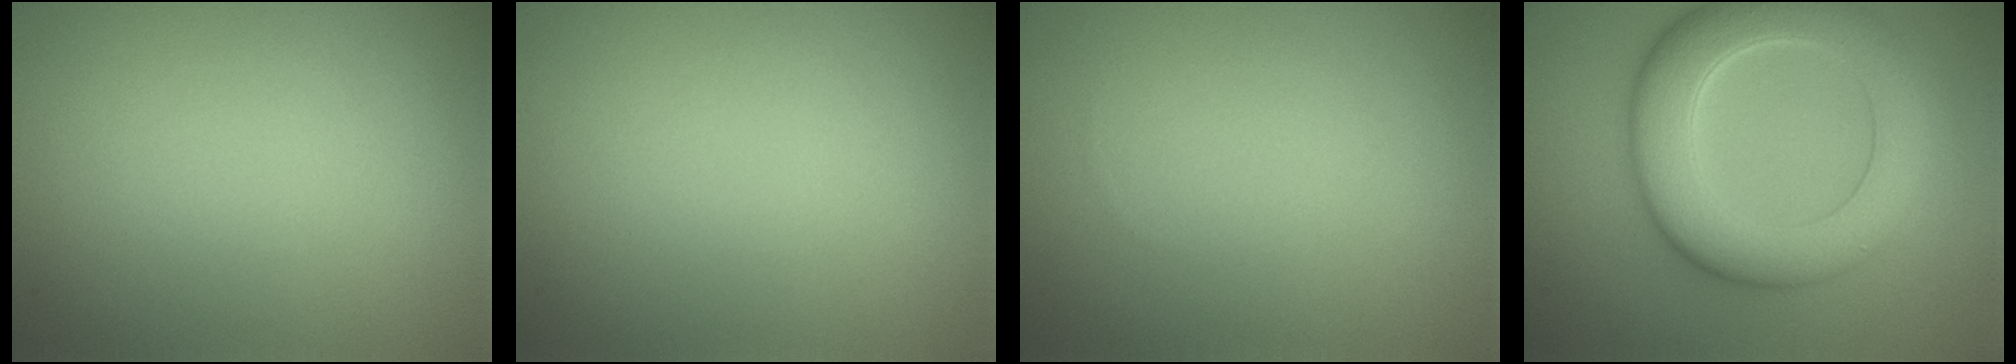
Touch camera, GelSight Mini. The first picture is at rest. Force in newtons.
{"total": 0.0}
{"total": 0.0}
{"total": 8.1, "press": 8.1, "slide": 0.5}